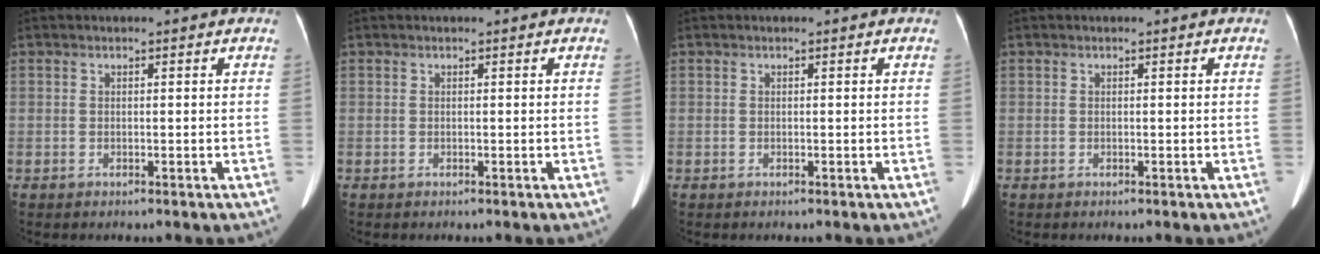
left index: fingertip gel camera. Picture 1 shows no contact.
{"total": 0.0}
{"total": 0.0}
{"total": 0.0}